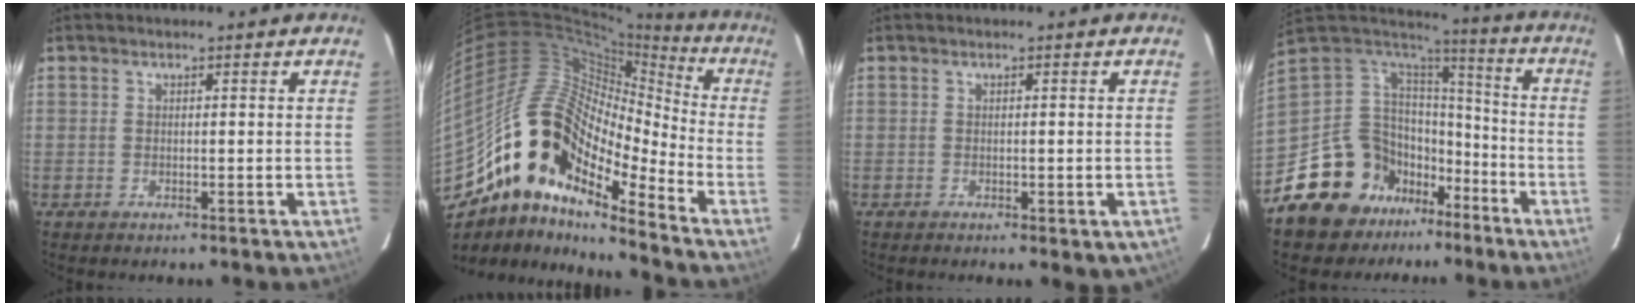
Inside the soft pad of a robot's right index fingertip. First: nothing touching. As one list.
[{"total": 17.8, "force": [-12.3, 7.1, 10.7], "torque": [-0.171, -0.005, -0.248]}, {"total": 3.1, "force": [-1.0, 1.0, 2.8], "torque": [-0.037, -0.010, -0.007]}, {"total": 17.1, "force": [-11.9, 11.3, 4.6], "torque": [-0.123, 0.048, -0.205]}]